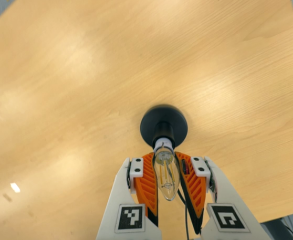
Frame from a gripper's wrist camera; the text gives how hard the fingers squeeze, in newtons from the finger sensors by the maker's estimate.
{"total": 20.4, "left": 19.3, "right": 21.4}